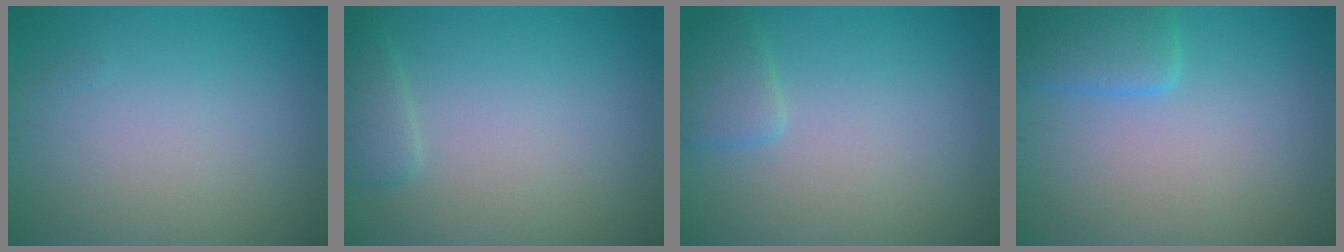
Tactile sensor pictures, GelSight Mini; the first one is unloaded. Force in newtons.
{"total": 1.6, "press": 1.6, "slide": 0.2}
{"total": 1.8, "press": 1.8, "slide": 0.2}
{"total": 3.0, "press": 3.0, "slide": 0.3}